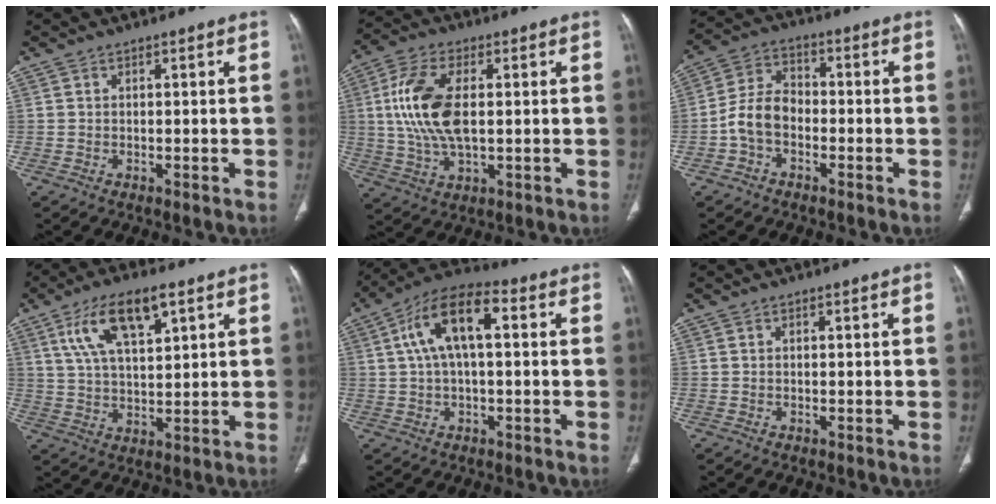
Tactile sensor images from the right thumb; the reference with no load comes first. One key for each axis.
{"total": 13.1, "fx": 1.5, "fy": 6.6, "fz": 11.2, "tx": -0.237, "ty": 0.004, "tz": 0.030}
{"total": 7.6, "fx": -2.4, "fy": 5.2, "fz": 5.0, "tx": -0.088, "ty": 0.032, "tz": -0.056}
{"total": 12.1, "fx": 5.8, "fy": 4.7, "fz": 9.5, "tx": -0.168, "ty": -0.008, "tz": 0.109}
{"total": 12.1, "fx": 2.5, "fy": 5.3, "fz": 10.6, "tx": -0.197, "ty": 0.034, "tz": 0.034}
{"total": 0.0}